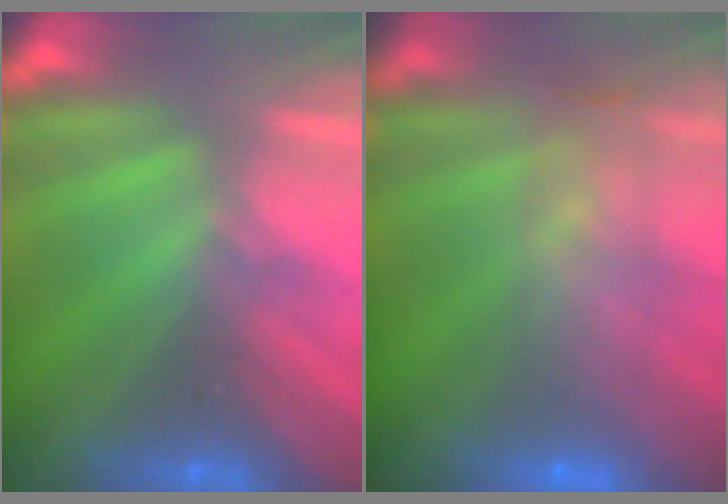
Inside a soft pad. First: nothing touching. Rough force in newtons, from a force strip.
{"total": 6.6}